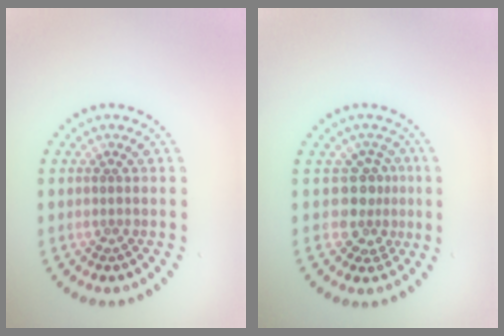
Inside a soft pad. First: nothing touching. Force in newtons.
{"total": 2.9, "press": 2.3, "slide": 1.7}